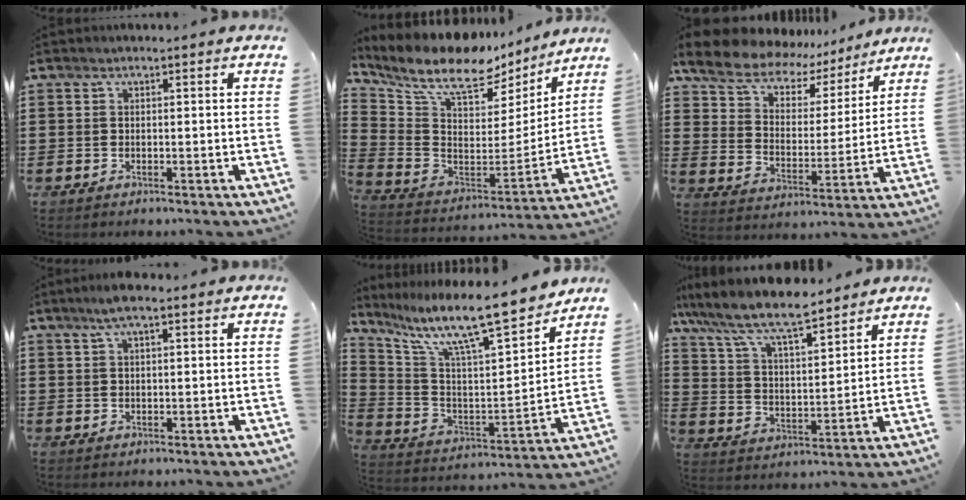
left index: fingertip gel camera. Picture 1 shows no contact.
{"total": 11.7, "force": [9.1, 4.3, 5.9], "torque": [-0.133, -0.066, 0.154]}
{"total": 8.3, "force": [7.0, 3.6, 2.8], "torque": [-0.082, -0.042, 0.122]}
{"total": 3.4, "force": [2.0, 0.6, 2.7], "torque": [-0.056, 0.005, 0.034]}
{"total": 13.1, "force": [10.8, 1.6, 7.3], "torque": [-0.157, -0.079, 0.175]}
{"total": 8.7, "force": [7.6, 1.4, 4.0], "torque": [-0.109, -0.041, 0.128]}